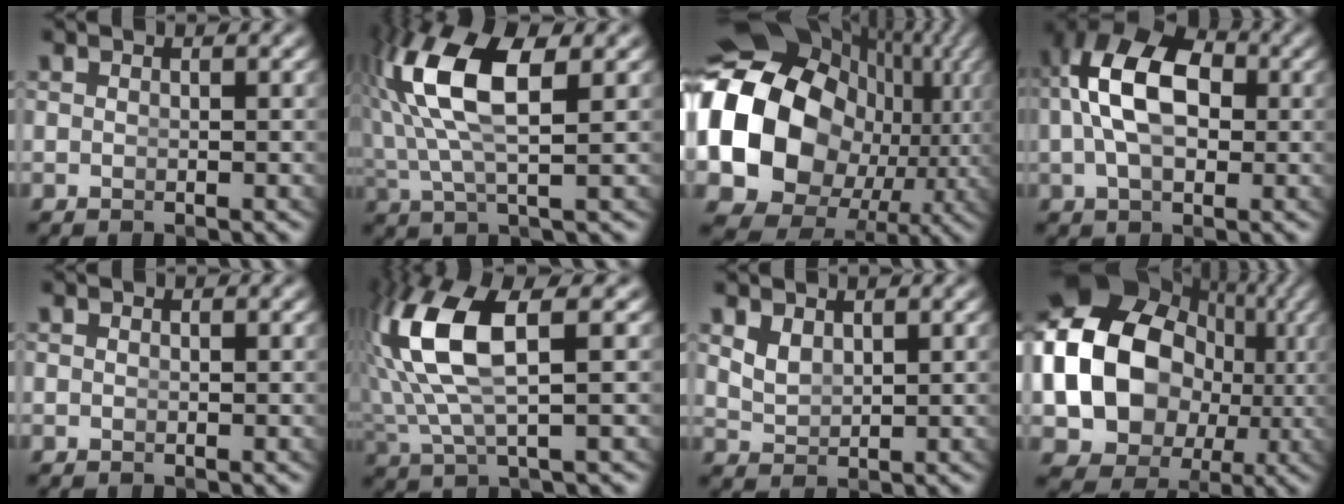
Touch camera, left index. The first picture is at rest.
{"total": 8.3, "force": [2.1, 3.3, 7.3], "torque": [-0.169, -0.019, 0.051]}
{"total": 26.3, "force": [-0.5, 20.6, 16.5], "torque": [-0.298, -0.064, 0.002]}
{"total": 8.5, "force": [1.2, 5.1, 6.7], "torque": [-0.124, -0.008, 0.020]}
{"total": 0.0}
{"total": 9.3, "force": [2.1, 4.1, 8.0], "torque": [-0.195, -0.013, 0.050]}
{"total": 1.7, "force": [0.9, 1.0, 1.0], "torque": [-0.031, -0.019, 0.034]}
{"total": 22.0, "force": [1.8, 17.8, 12.8], "torque": [-0.275, -0.065, 0.042]}